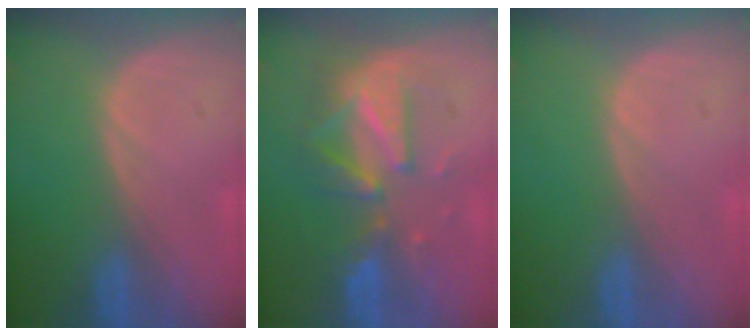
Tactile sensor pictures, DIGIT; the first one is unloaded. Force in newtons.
{"total": 7.9, "press": 7.9, "slide": 0.6}
{"total": 0.0}